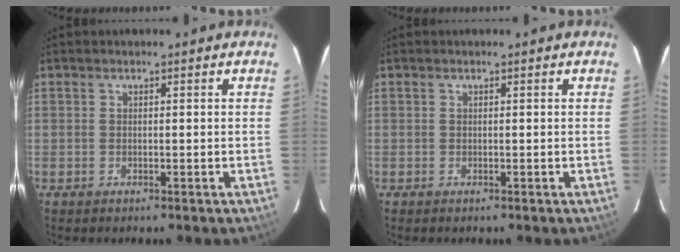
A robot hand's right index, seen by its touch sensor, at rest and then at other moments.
{"total": 0.0}